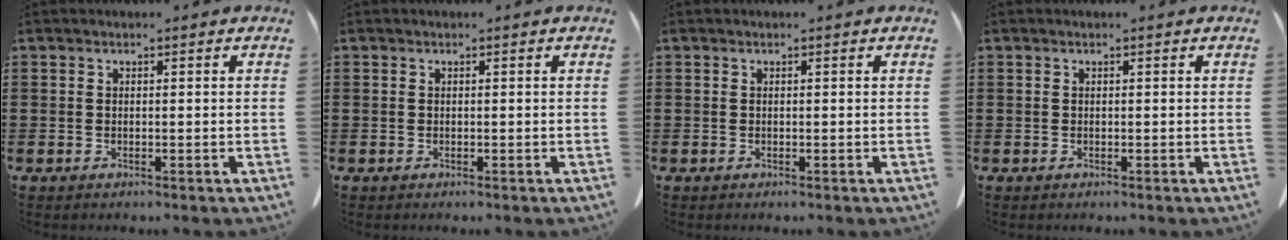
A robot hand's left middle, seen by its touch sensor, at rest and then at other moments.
{"total": 0.0}
{"total": 0.0}
{"total": 0.0}